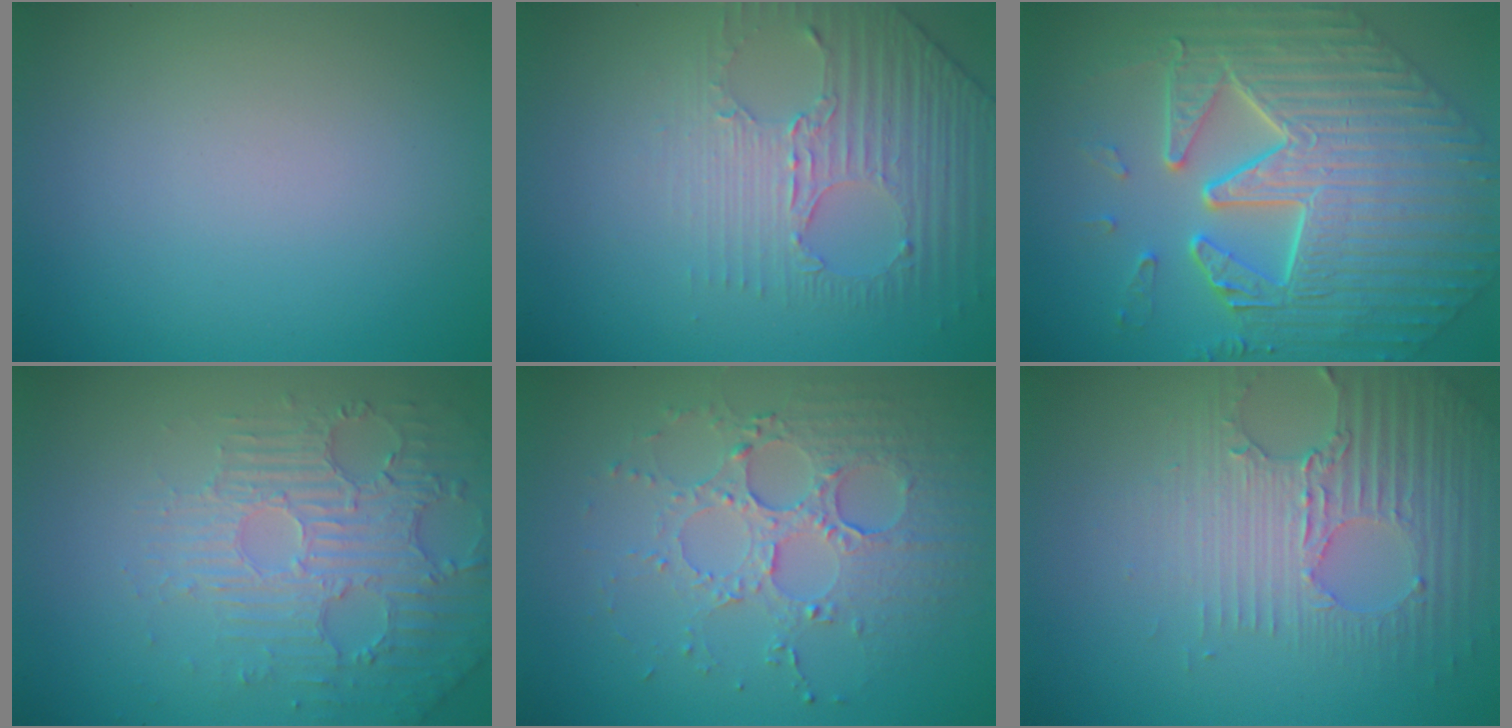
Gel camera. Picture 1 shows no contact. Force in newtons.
{"total": 4.4, "press": 3.1, "slide": 3.1}
{"total": 9.8, "press": 7.4, "slide": 6.3}
{"total": 5.0, "press": 3.6, "slide": 3.5}
{"total": 4.0, "press": 3.7, "slide": 1.4}
{"total": 3.8, "press": 3.7, "slide": 0.8}